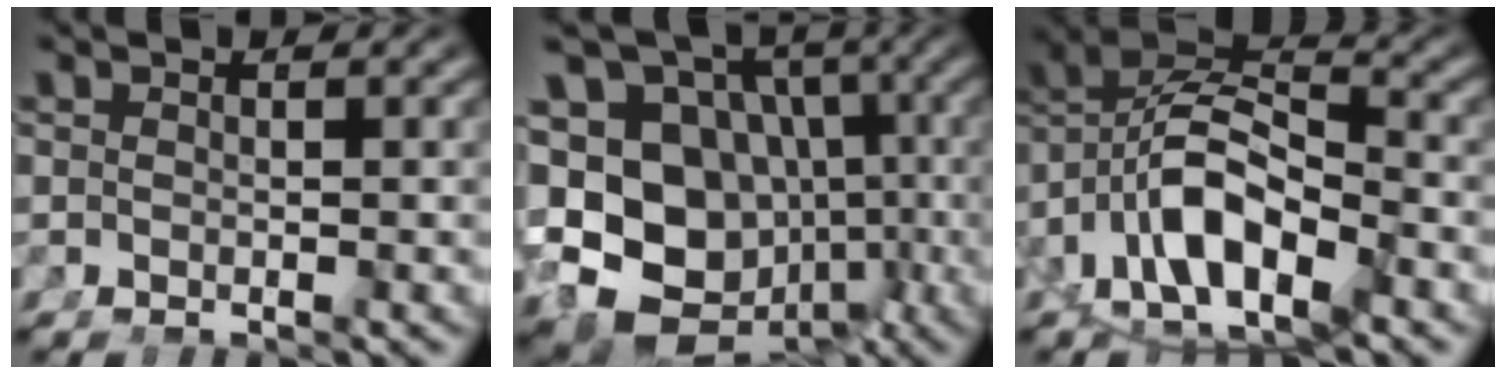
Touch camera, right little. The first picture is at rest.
{"total": 21.6, "force": [-4.7, 18.1, 10.9], "torque": [-0.231, -0.096, -0.058]}
{"total": 12.4, "force": [-2.0, 9.2, 8.1], "torque": [-0.163, -0.048, -0.025]}